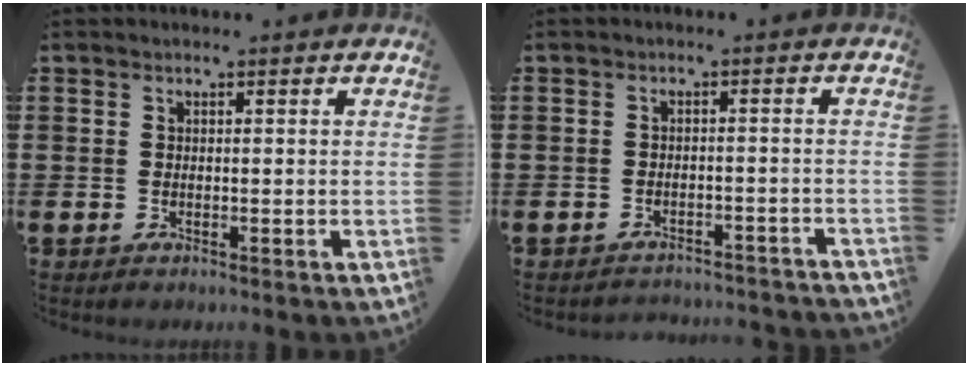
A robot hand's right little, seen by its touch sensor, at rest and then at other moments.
{"total": 1.8, "force": [-1.8, 0.0, -0.1], "torque": [-0.005, 0.003, -0.040]}